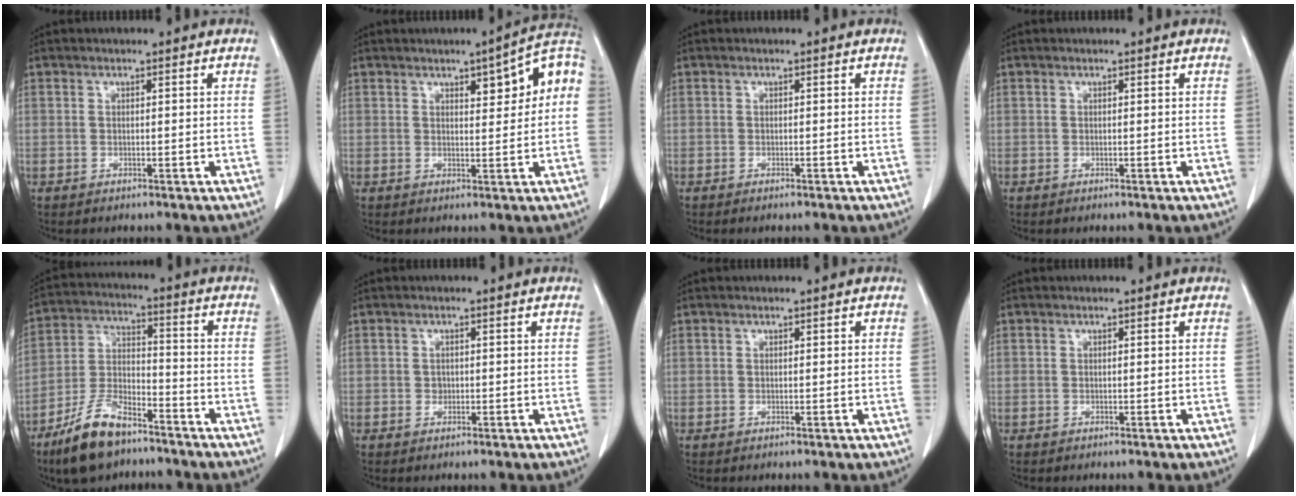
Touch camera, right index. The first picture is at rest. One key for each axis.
{"total": 7.8, "fx": 2.0, "fy": 2.0, "fz": 7.3, "tx": -0.096, "ty": 0.026, "tz": 0.023}
{"total": 0.6, "fx": -0.5, "fy": 0.1, "fz": 0.3, "tx": -0.011, "ty": -0.002, "tz": -0.007}
{"total": 0.0}
{"total": 11.6, "fx": -8.3, "fy": 4.1, "fz": 6.9, "tx": -0.147, "ty": -0.010, "tz": -0.161}
{"total": 0.7, "fx": 0.0, "fy": 0.7, "fz": 0.2, "tx": -0.001, "ty": 0.004, "tz": 0.002}
{"total": 0.0}
{"total": 0.0}